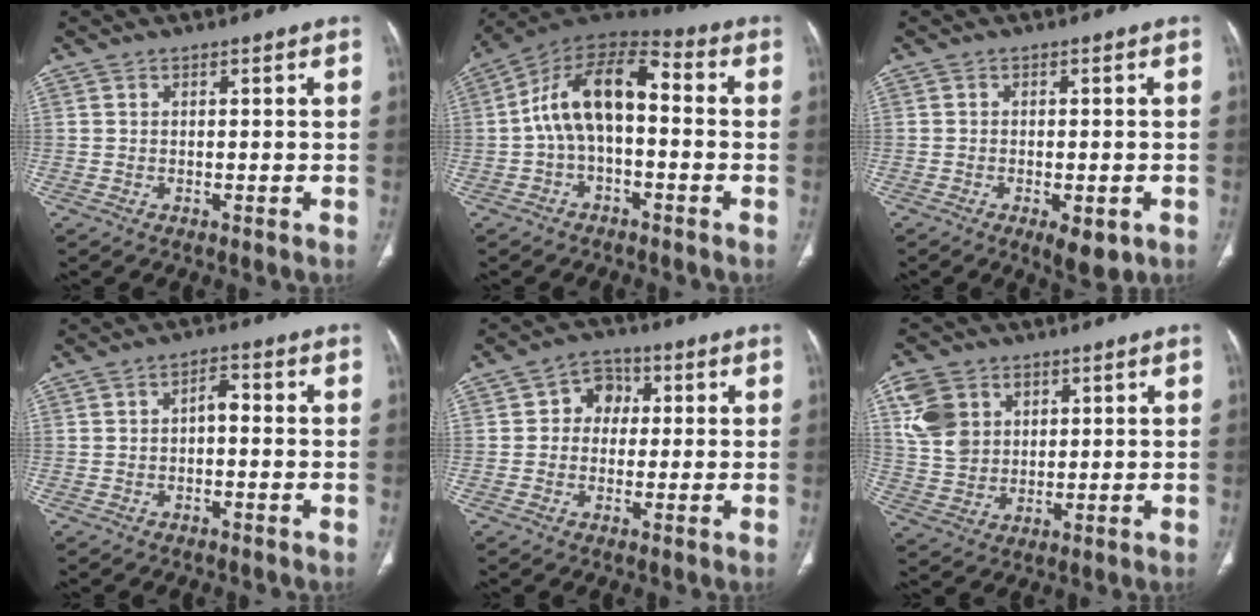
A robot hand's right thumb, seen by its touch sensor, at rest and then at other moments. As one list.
[{"total": 13.2, "force": [-0.4, 7.0, 11.2], "torque": [-0.186, 0.051, -0.020]}, {"total": 6.5, "force": [-2.4, 2.6, 5.5], "torque": [-0.078, -0.009, -0.029]}, {"total": 2.8, "force": [-0.4, 1.6, 2.3], "torque": [-0.027, 0.014, -0.013]}, {"total": 6.0, "force": [0.9, 5.1, 3.0], "torque": [-0.012, 0.011, 0.004]}, {"total": 10.4, "force": [4.1, 8.1, 5.0], "torque": [-0.082, -0.013, 0.087]}]